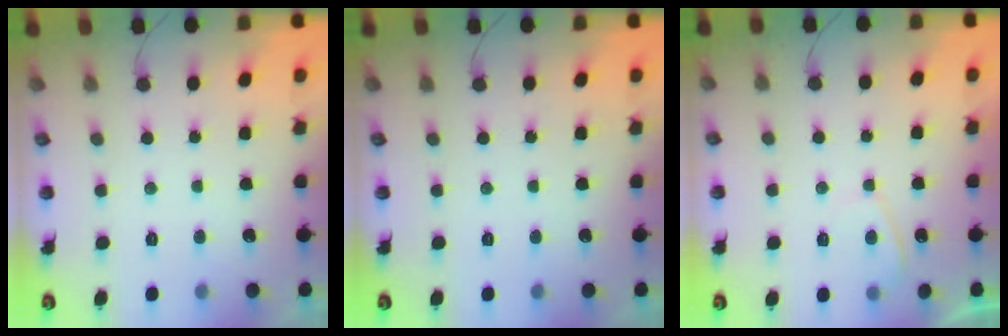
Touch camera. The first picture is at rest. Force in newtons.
{"total": 0.0}
{"total": 1.8, "press": 1.7, "slide": 0.6}